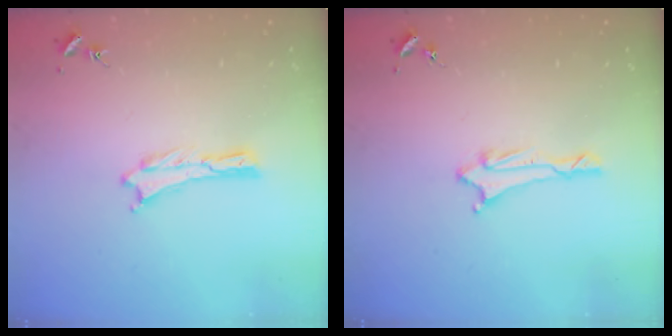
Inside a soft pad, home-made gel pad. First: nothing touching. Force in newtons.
{"total": 1.7, "press": 1.6, "slide": 0.5}